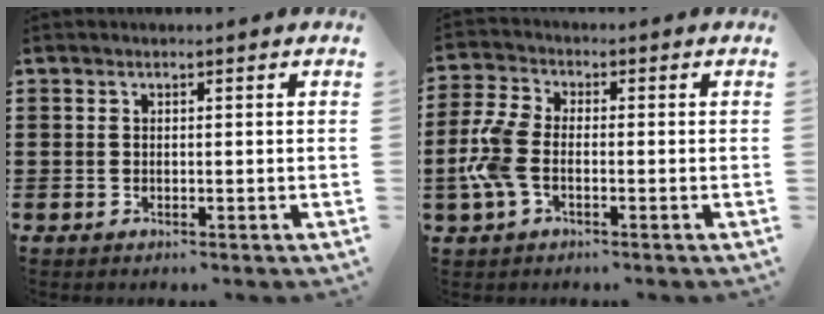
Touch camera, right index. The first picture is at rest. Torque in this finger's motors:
{"motor_torque": [1.74, -0.40, 0.74, 0.21]}